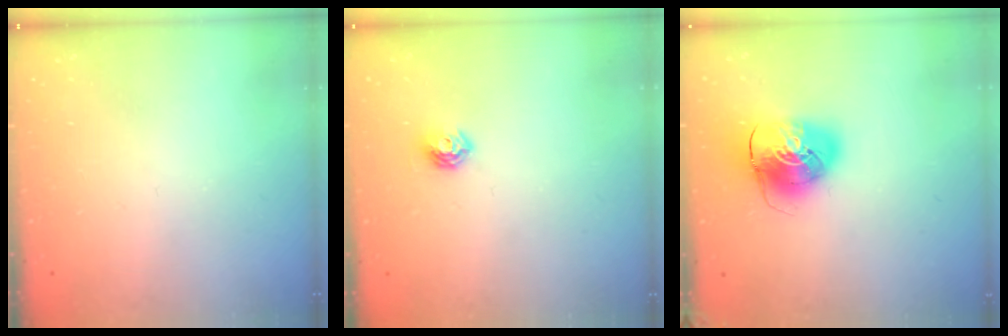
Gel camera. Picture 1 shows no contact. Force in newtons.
{"total": 5.2, "press": 5.2, "slide": 0.5}
{"total": 11.2, "press": 11.0, "slide": 1.9}